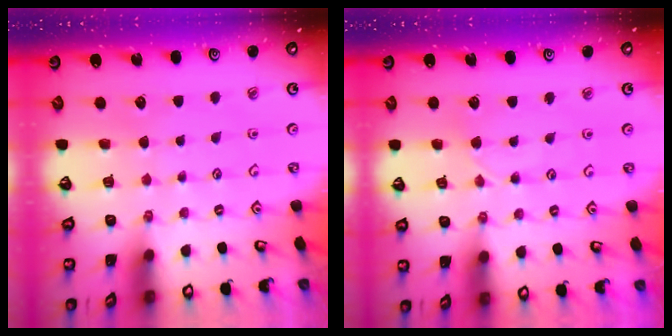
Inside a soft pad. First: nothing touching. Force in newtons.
{"total": 2.0, "press": 2.0, "slide": 0.2}